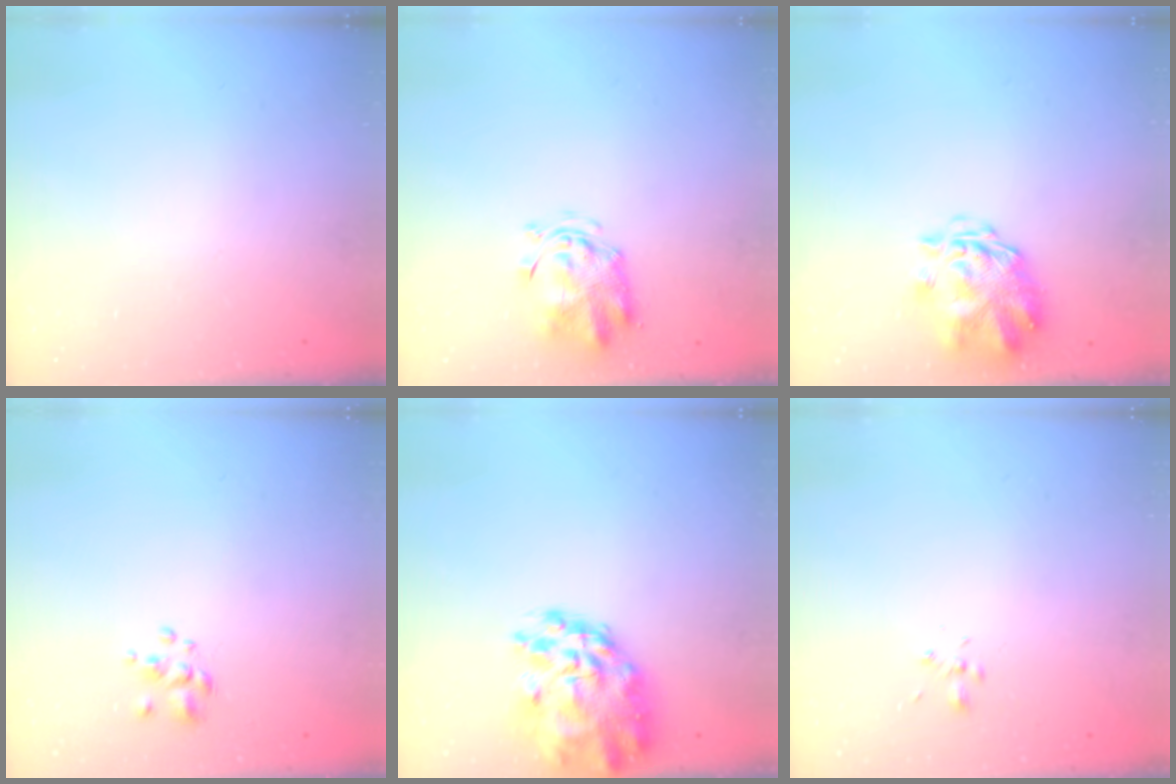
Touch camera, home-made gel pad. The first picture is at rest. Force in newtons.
{"total": 2.9, "press": 2.9, "slide": 0.6}
{"total": 3.2, "press": 2.8, "slide": 1.6}
{"total": 2.7, "press": 2.5, "slide": 0.9}
{"total": 11.7, "press": 11.2, "slide": 3.4}
{"total": 1.8, "press": 1.6, "slide": 0.8}